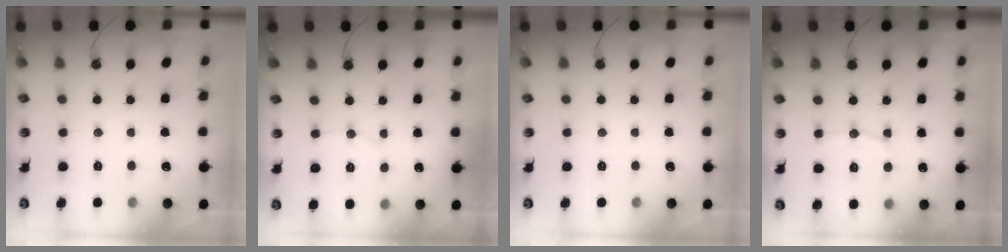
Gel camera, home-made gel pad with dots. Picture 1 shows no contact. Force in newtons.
{"total": 4.7, "press": 4.6, "slide": 0.7}
{"total": 0.0}
{"total": 8.1, "press": 8.1, "slide": 0.8}